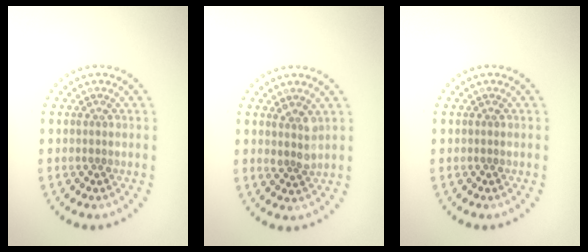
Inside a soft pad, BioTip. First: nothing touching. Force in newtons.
{"total": 1.6, "press": 1.4, "slide": 0.8}
{"total": 0.0}